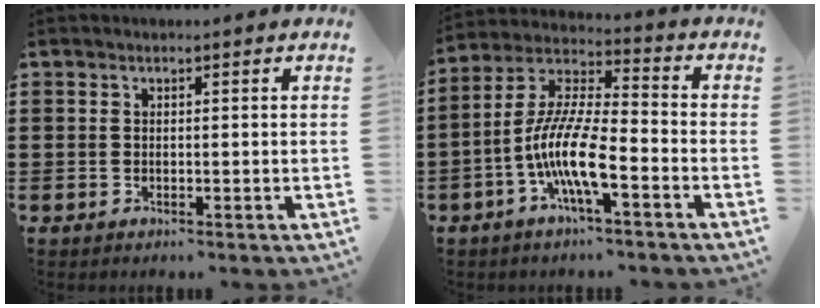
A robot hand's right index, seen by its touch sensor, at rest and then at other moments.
{"total": 11.0, "force": [-4.9, 2.5, 9.6], "torque": [-0.213, -0.014, -0.097]}